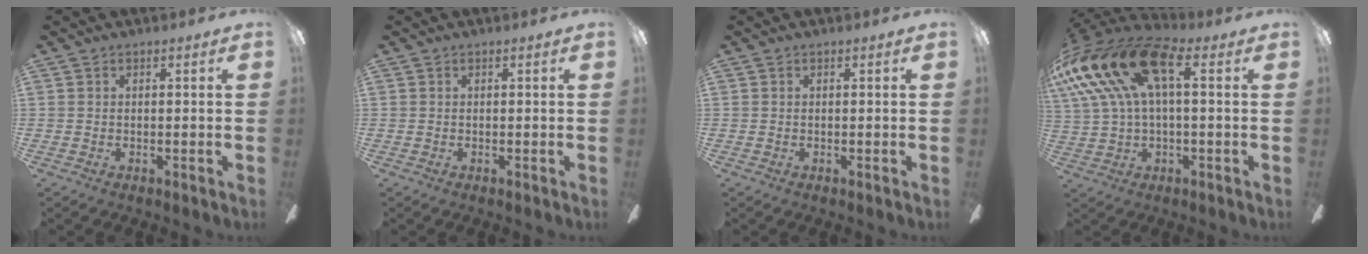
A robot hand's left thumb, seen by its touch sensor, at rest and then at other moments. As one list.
[{"total": 0.0}, {"total": 0.0}, {"total": 21.5, "force": [4.9, 11.5, 17.4], "torque": [-0.355, -0.004, 0.086]}]